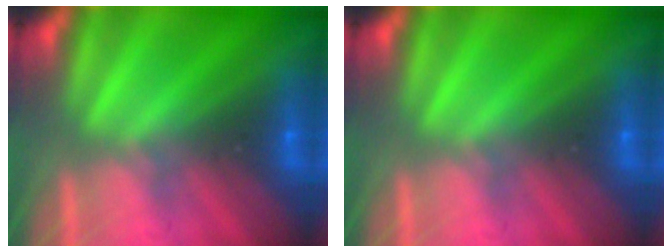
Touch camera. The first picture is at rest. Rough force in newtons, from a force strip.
{"total": 0.0}